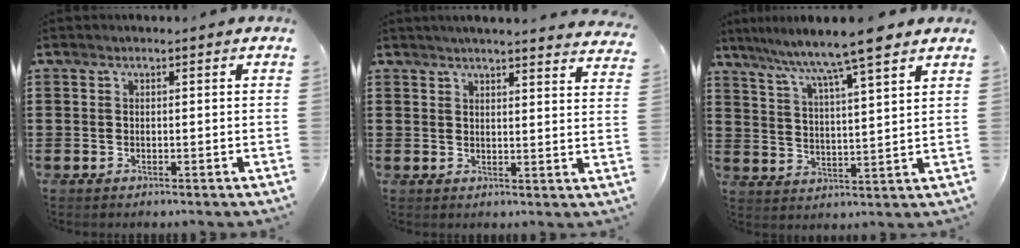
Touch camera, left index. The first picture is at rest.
{"total": 3.1, "force": [3.0, -0.4, 0.2], "torque": [-0.015, -0.015, 0.055]}
{"total": 7.5, "force": [6.3, -0.3, 4.1], "torque": [-0.102, -0.030, 0.104]}